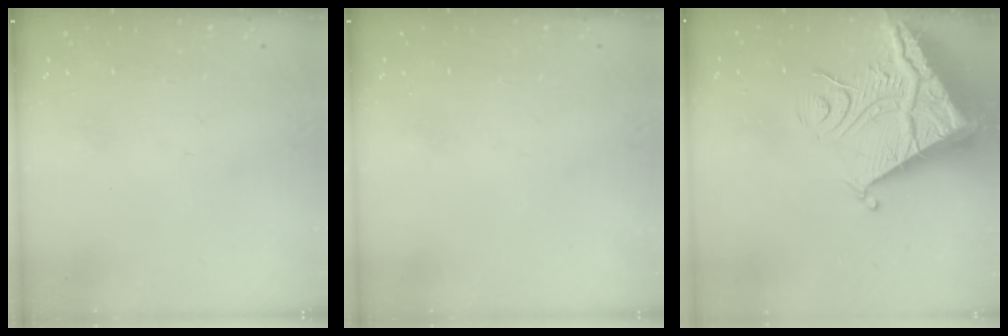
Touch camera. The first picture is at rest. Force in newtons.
{"total": 0.0}
{"total": 12.2, "press": 12.1, "slide": 1.3}